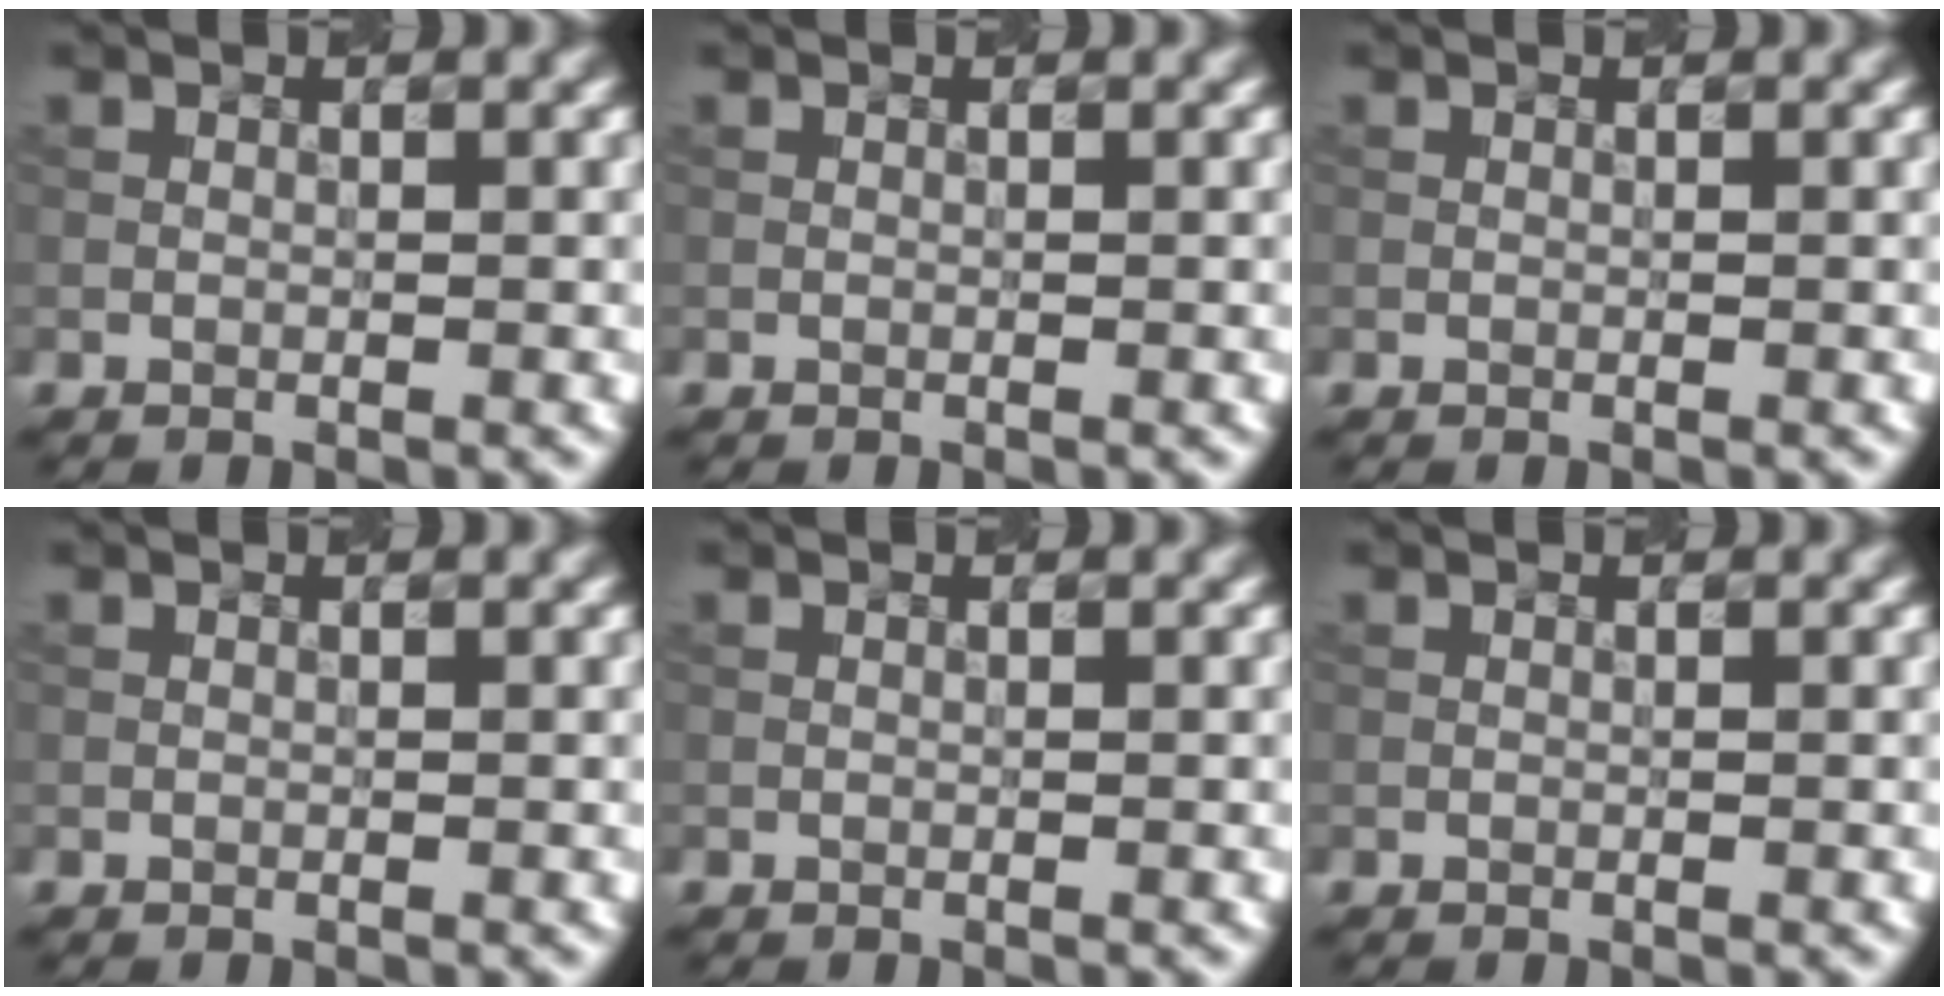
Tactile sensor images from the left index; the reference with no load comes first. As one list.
[{"total": 0.0}, {"total": 0.0}, {"total": 0.0}, {"total": 0.0}, {"total": 0.0}]